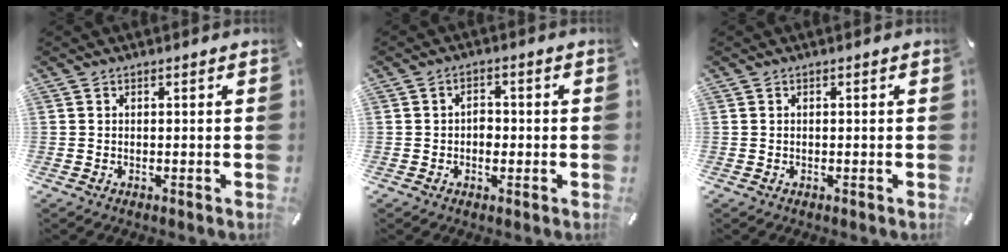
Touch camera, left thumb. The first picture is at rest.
{"total": 3.0, "force": [-0.7, 2.1, 2.0], "torque": [-0.031, 0.002, -0.015]}
{"total": 0.0}